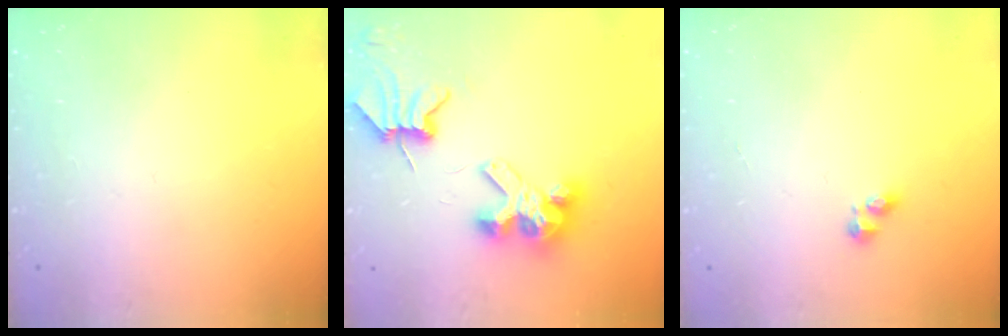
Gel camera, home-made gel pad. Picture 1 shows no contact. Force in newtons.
{"total": 8.8, "press": 8.7, "slide": 0.9}
{"total": 2.1, "press": 2.1, "slide": 0.3}